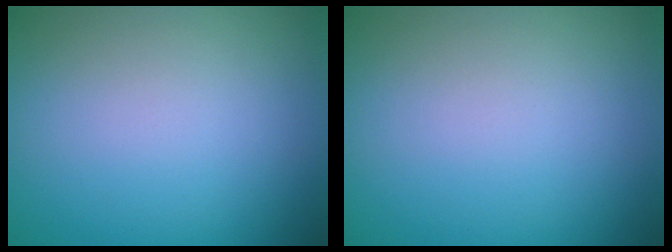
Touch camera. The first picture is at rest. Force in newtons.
{"total": 0.0}